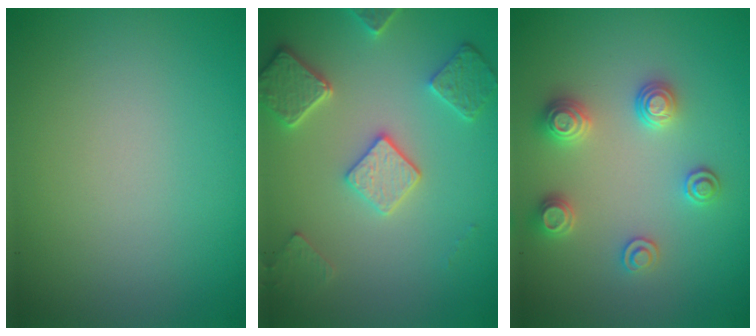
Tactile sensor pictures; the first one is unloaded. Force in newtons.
{"total": 4.5, "press": 3.8, "slide": 2.5}
{"total": 2.9, "press": 2.9, "slide": 0.2}